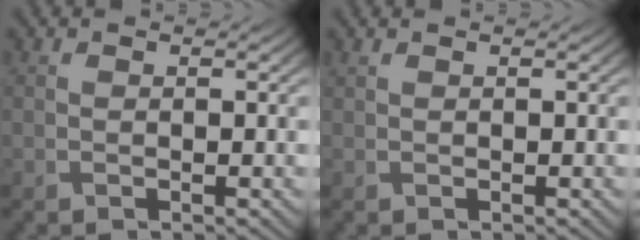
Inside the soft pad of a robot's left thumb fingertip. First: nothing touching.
{"total": 0.0}